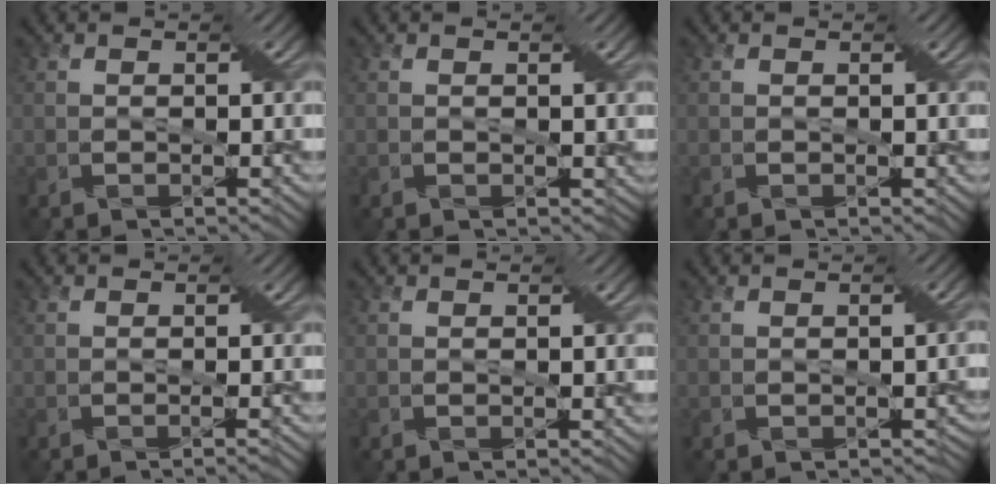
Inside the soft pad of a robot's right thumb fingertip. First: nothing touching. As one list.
[{"total": 0.6, "force": [0.3, 0.4, -0.1], "torque": [0.007, 0.002, 0.002]}, {"total": 0.0}, {"total": 0.8, "force": [-0.6, -0.5, 0.2], "torque": [0.005, 0.000, -0.005]}, {"total": 0.0}, {"total": 1.3, "force": [-0.4, 1.0, 0.8], "torque": [-0.001, -0.007, -0.003]}]